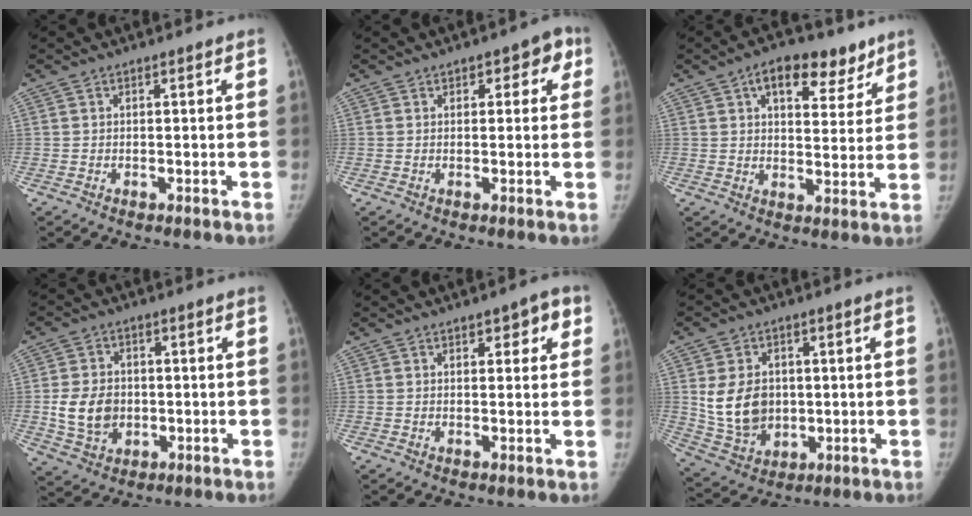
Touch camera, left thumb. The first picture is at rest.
{"total": 4.3, "force": [1.8, 2.6, 3.0], "torque": [0.000, 0.001, 0.013]}
{"total": 12.1, "force": [7.0, 6.4, 7.5], "torque": [-0.068, -0.021, 0.100]}
{"total": 9.0, "force": [-0.7, 7.2, 5.4], "torque": [-0.078, 0.002, -0.004]}
{"total": 4.6, "force": [2.2, 2.1, 3.5], "torque": [-0.018, -0.005, 0.022]}
{"total": 11.5, "force": [1.0, 9.1, 7.0], "torque": [-0.094, -0.010, 0.038]}